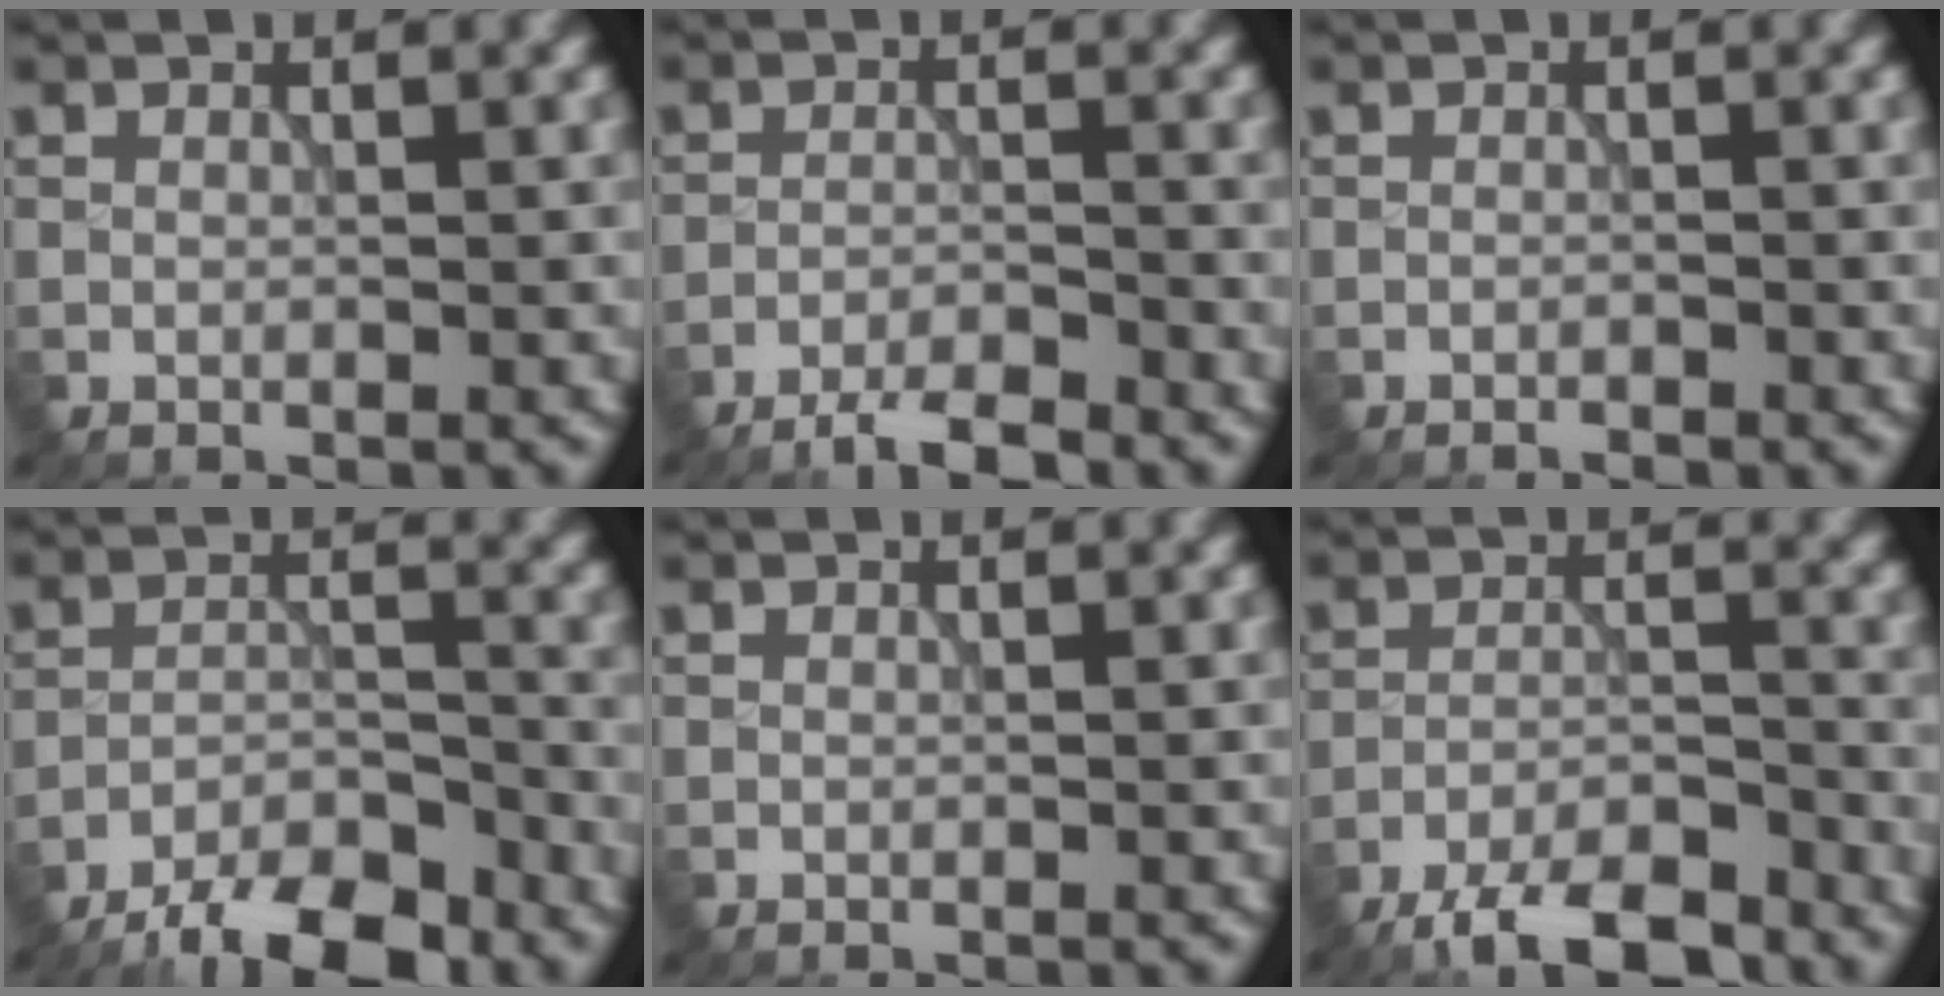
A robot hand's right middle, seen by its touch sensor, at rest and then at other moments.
{"total": 4.0, "force": [-3.5, 0.5, 1.9], "torque": [-0.033, -0.002, -0.067]}
{"total": 0.6, "force": [-0.6, 0.0, 0.2], "torque": [0.000, 0.000, -0.012]}
{"total": 7.9, "force": [-6.6, 2.0, 3.7], "torque": [-0.056, -0.001, -0.116]}
{"total": 0.0}
{"total": 7.4, "force": [-6.2, 1.7, 3.7], "torque": [-0.062, -0.004, -0.113]}